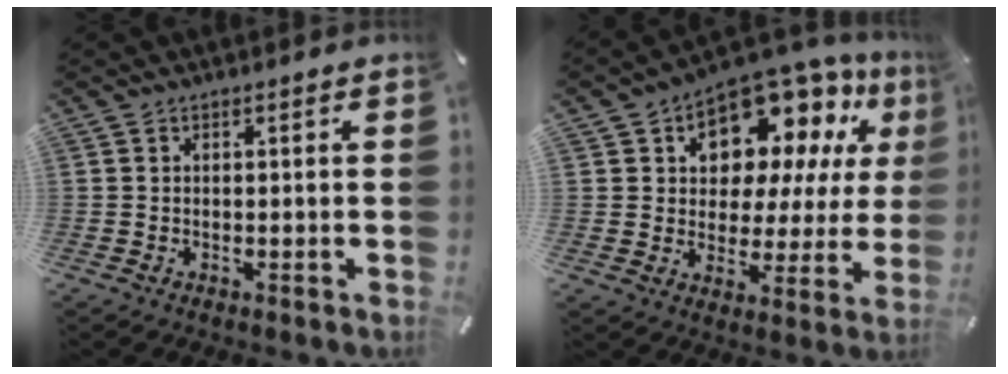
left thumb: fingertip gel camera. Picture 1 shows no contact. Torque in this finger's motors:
{"motor_torque": [2.51, 2.49, 1.21, -0.72, 0.27]}